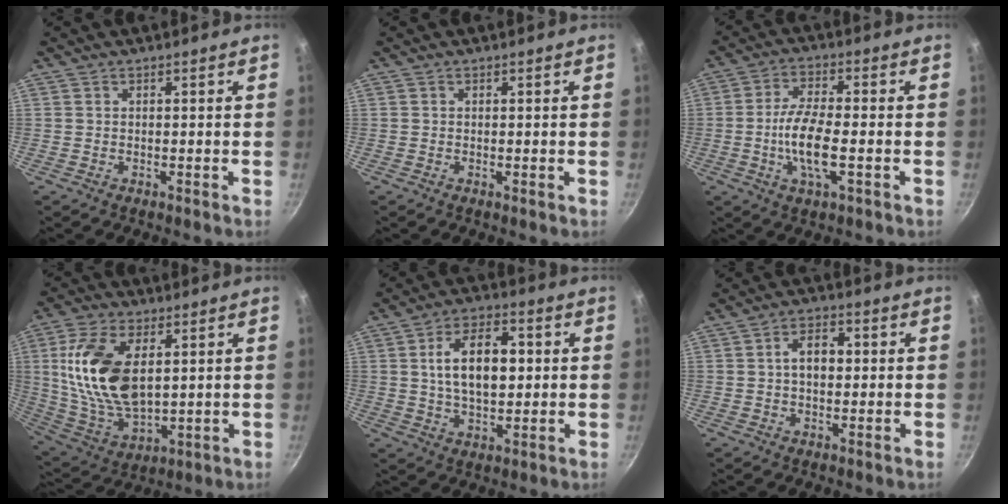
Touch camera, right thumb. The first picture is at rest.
{"total": 0.0}
{"total": 9.5, "force": [-1.9, 3.3, 8.7], "torque": [-0.176, 0.008, -0.036]}
{"total": 18.2, "force": [3.7, 9.8, 14.9], "torque": [-0.291, -0.015, 0.079]}
{"total": 12.5, "force": [1.8, 7.0, 10.2], "torque": [-0.155, 0.006, 0.030]}
{"total": 5.6, "force": [0.6, 3.4, 4.4], "torque": [-0.065, 0.015, 0.005]}